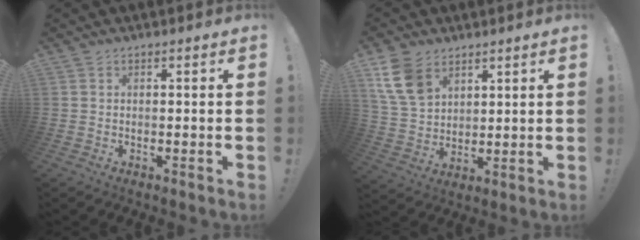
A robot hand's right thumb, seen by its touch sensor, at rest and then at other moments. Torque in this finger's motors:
{"motor_torque": [0.01, 0.25, 0.60, 0.88, 0.08]}